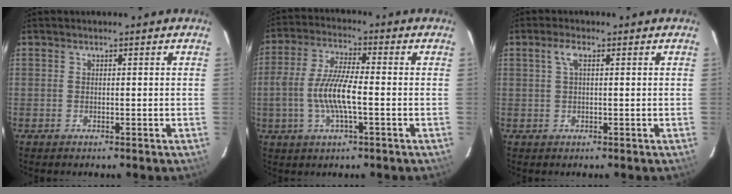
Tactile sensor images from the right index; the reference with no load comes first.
{"total": 9.8, "force": [-2.0, 2.3, 9.4], "torque": [-0.193, 0.001, -0.040]}
{"total": 2.2, "force": [0.7, 0.5, 2.0], "torque": [-0.043, 0.007, 0.013]}